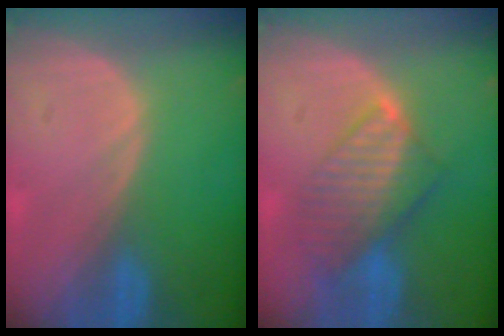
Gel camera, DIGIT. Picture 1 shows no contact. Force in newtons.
{"total": 8.2, "press": 7.1, "slide": 4.2}